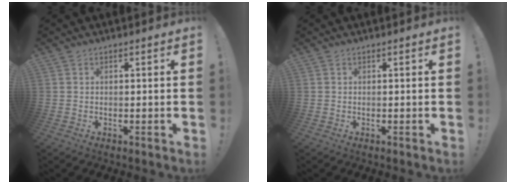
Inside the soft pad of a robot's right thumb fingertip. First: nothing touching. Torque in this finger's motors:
{"motor_torque": [0.00, 0.00, 0.00, 0.00, 0.00]}